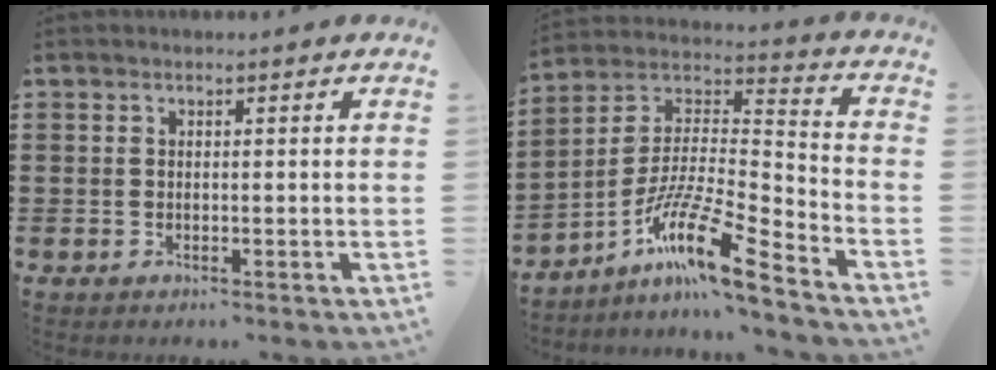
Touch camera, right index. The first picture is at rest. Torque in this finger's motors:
{"motor_torque": [-0.12, 0.17, 0.53, 0.18]}